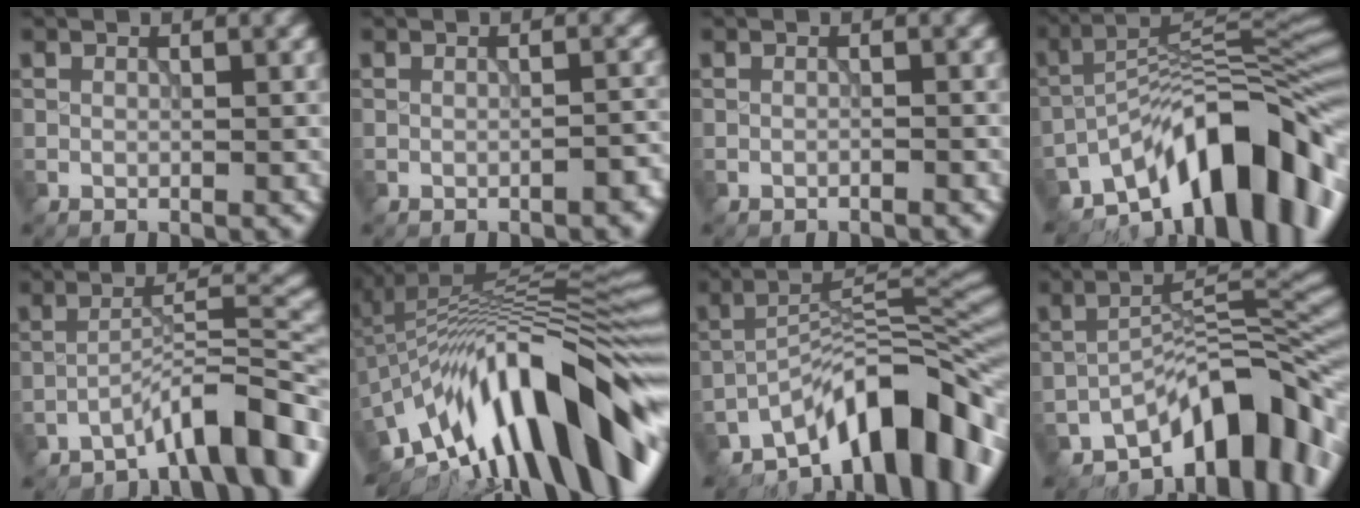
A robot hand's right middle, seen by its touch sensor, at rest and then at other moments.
{"total": 1.6, "force": [-0.9, 0.5, 1.1], "torque": [-0.012, 0.004, -0.013]}
{"total": 0.5, "force": [-0.5, 0.0, 0.1], "torque": [0.000, 0.002, -0.012]}
{"total": 14.0, "force": [-8.1, 5.1, 10.2], "torque": [-0.146, 0.021, -0.145]}
{"total": 7.1, "force": [-5.2, 1.5, 4.7], "torque": [-0.068, 0.015, -0.087]}
{"total": 16.6, "force": [-5.8, 6.0, 14.4], "torque": [-0.205, 0.034, -0.115]}
{"total": 12.6, "force": [-8.1, 4.4, 8.5], "torque": [-0.111, 0.018, -0.148]}
{"total": 11.6, "force": [-7.3, 4.3, 7.9], "torque": [-0.093, 0.010, -0.136]}